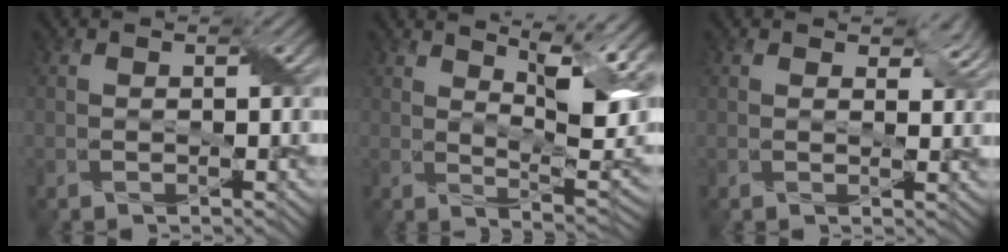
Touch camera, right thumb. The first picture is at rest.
{"total": 11.9, "force": [5.5, 4.0, 9.7], "torque": [-0.166, 0.011, 0.085]}
{"total": 3.5, "force": [2.0, 1.8, 2.2], "torque": [-0.033, -0.005, 0.031]}